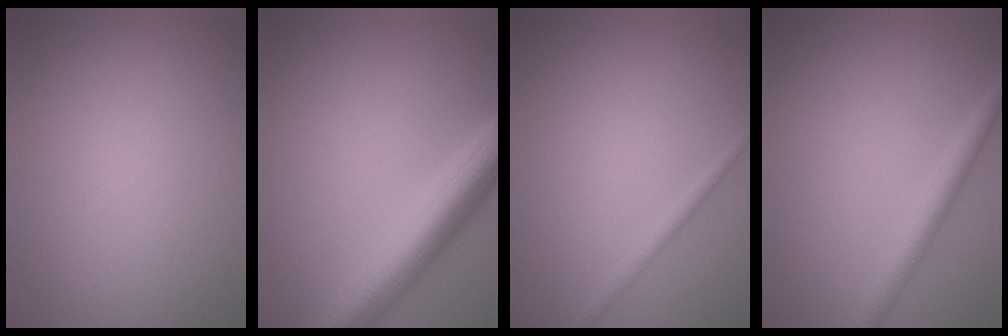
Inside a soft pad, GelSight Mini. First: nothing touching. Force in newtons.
{"total": 7.1, "press": 7.1, "slide": 0.3}
{"total": 1.0, "press": 1.0, "slide": 0.1}
{"total": 2.7, "press": 2.7, "slide": 0.2}